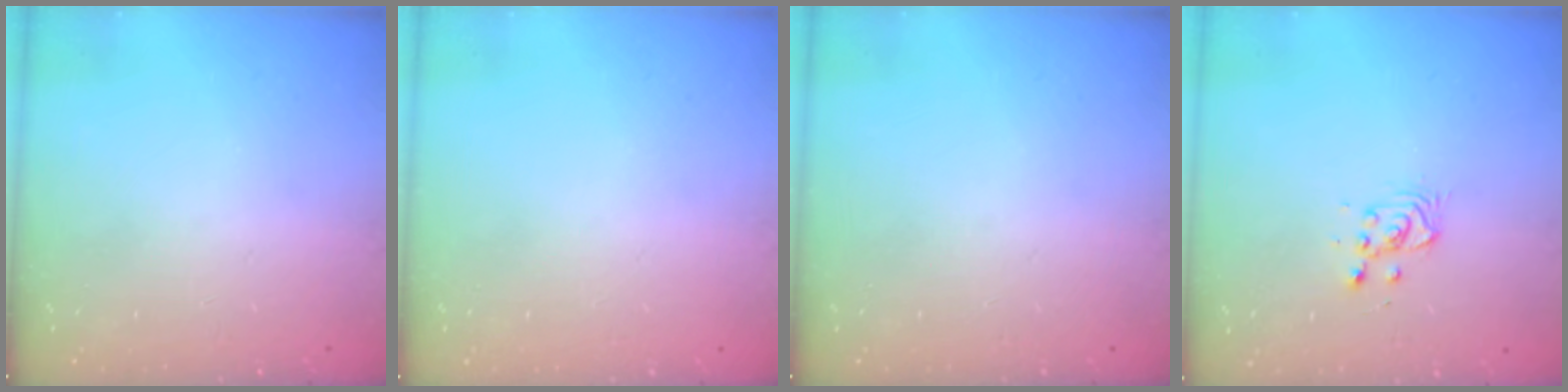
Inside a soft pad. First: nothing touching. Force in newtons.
{"total": 0.0}
{"total": 0.0}
{"total": 3.3, "press": 3.3, "slide": 0.2}